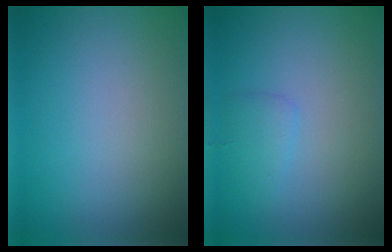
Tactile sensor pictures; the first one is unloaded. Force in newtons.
{"total": 1.3, "press": 1.3, "slide": 0.0}